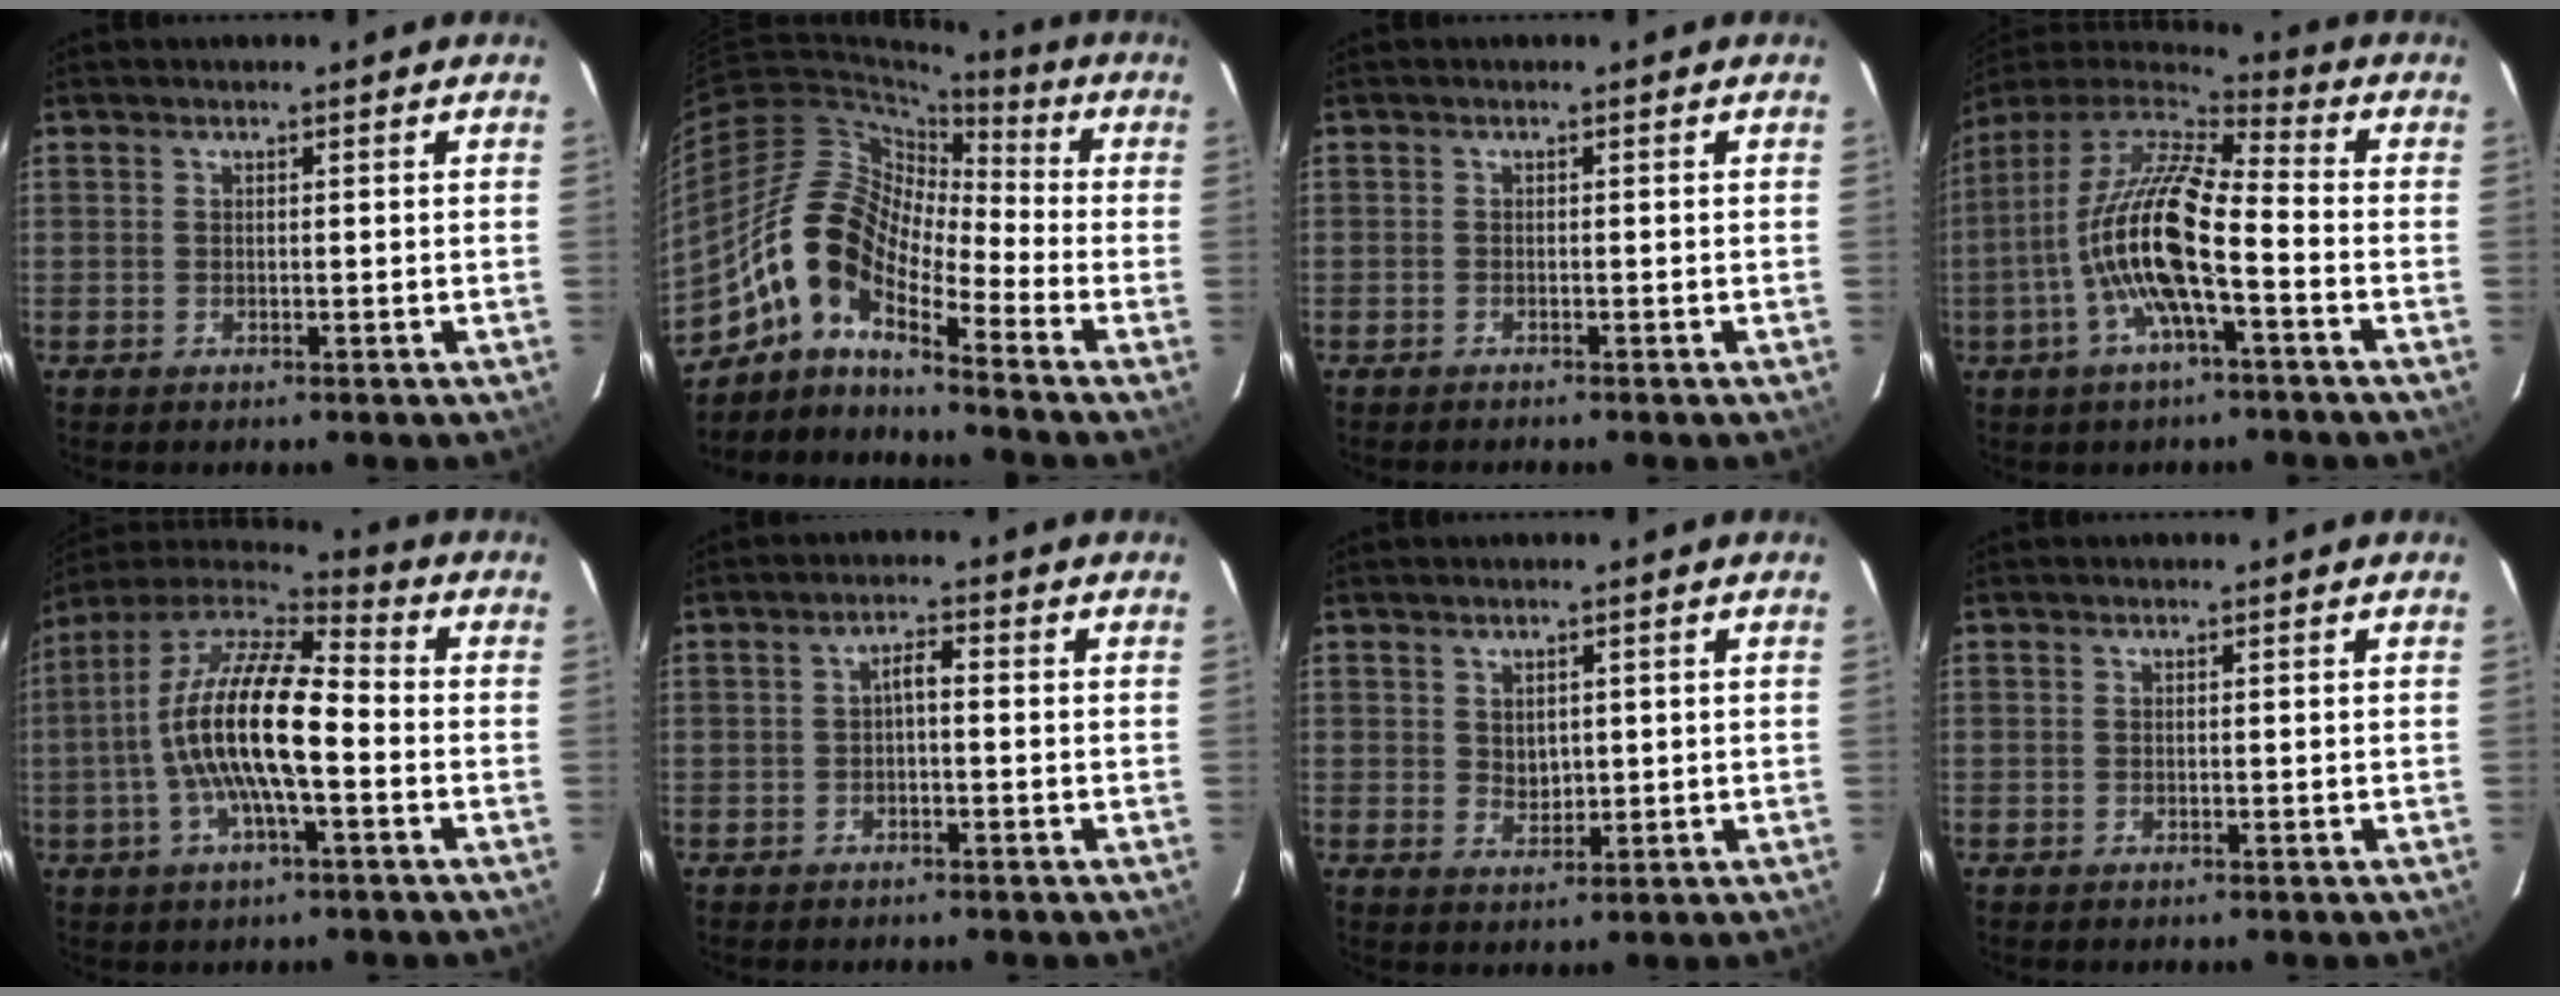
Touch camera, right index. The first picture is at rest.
{"total": 12.7, "force": [-7.7, 4.7, 9.0], "torque": [-0.149, 0.010, -0.165]}
{"total": 0.8, "force": [-0.8, -0.1, 0.0], "torque": [-0.004, -0.004, -0.016]}
{"total": 16.4, "force": [-4.4, 3.8, 15.4], "torque": [-0.288, -0.005, -0.091]}
{"total": 16.7, "force": [-2.6, 4.6, 15.9], "torque": [-0.295, 0.005, -0.058]}
{"total": 2.1, "force": [-0.6, 0.7, 1.9], "torque": [-0.036, 0.010, -0.011]}
{"total": 2.8, "force": [0.9, 2.1, 1.5], "torque": [-0.020, 0.003, 0.021]}
{"total": 0.0}